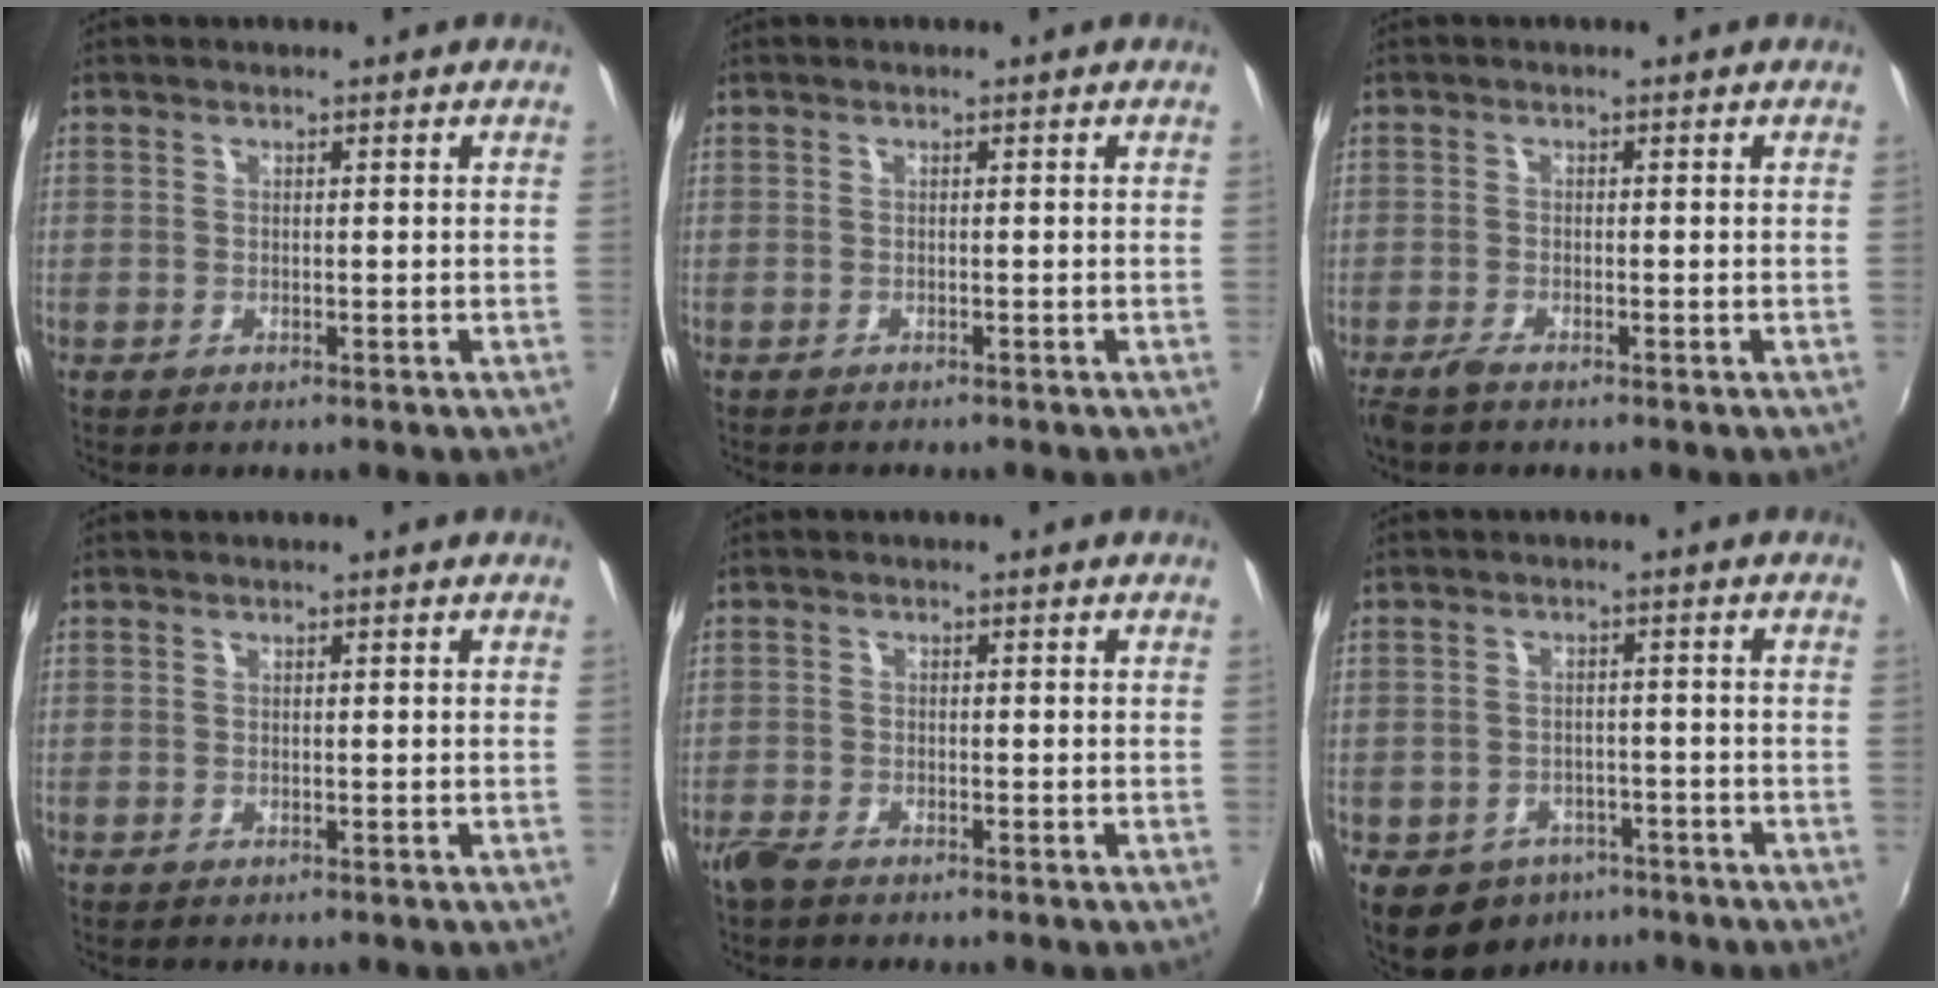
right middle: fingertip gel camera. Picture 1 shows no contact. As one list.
[{"total": 0.6, "force": [-0.6, 0.1, 0.1], "torque": [-0.003, -0.003, -0.011]}, {"total": 2.2, "force": [-1.8, 0.3, 1.2], "torque": [-0.032, -0.006, -0.038]}, {"total": 0.0}, {"total": 2.6, "force": [-2.2, 0.7, 1.1], "torque": [-0.033, -0.007, -0.047]}, {"total": 10.0, "force": [-6.0, 7.2, 3.6], "torque": [-0.092, 0.002, -0.074]}]